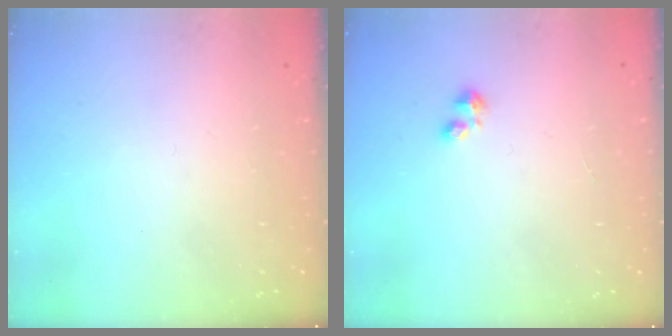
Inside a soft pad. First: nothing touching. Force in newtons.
{"total": 2.2, "press": 2.2, "slide": 0.4}